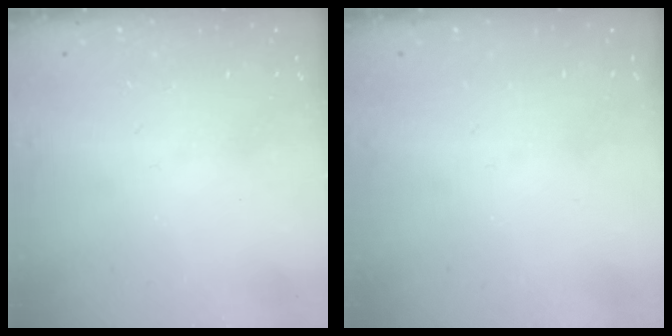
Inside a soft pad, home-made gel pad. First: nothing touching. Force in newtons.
{"total": 0.0}